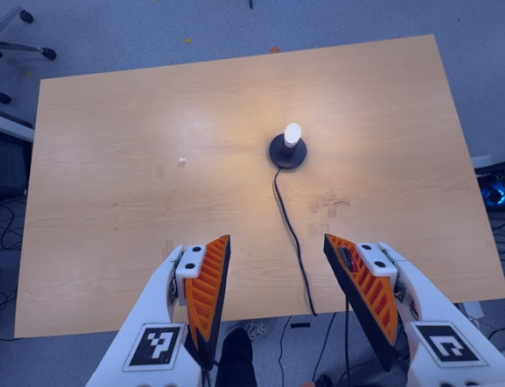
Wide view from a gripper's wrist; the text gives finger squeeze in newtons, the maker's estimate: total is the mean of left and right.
{"total": 0.0}